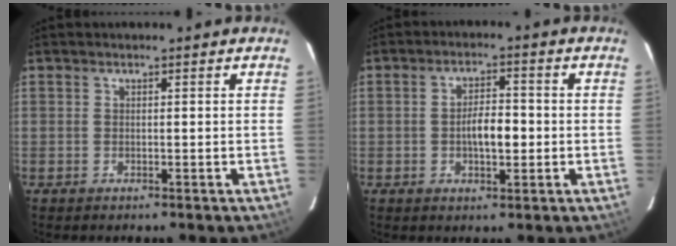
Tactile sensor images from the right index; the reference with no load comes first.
{"total": 5.5, "force": [-0.8, 2.3, 5.0], "torque": [-0.088, 0.005, -0.010]}